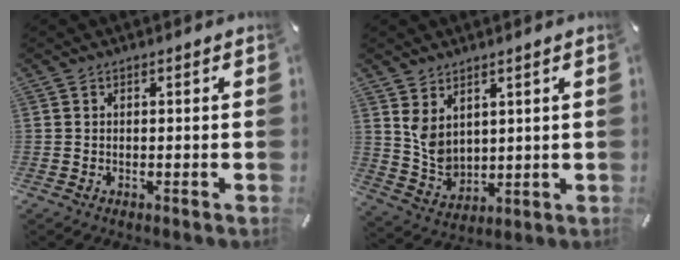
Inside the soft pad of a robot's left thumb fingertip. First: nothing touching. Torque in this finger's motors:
{"motor_torque": [1.12, 1.11, 0.94, -0.86, 0.37]}